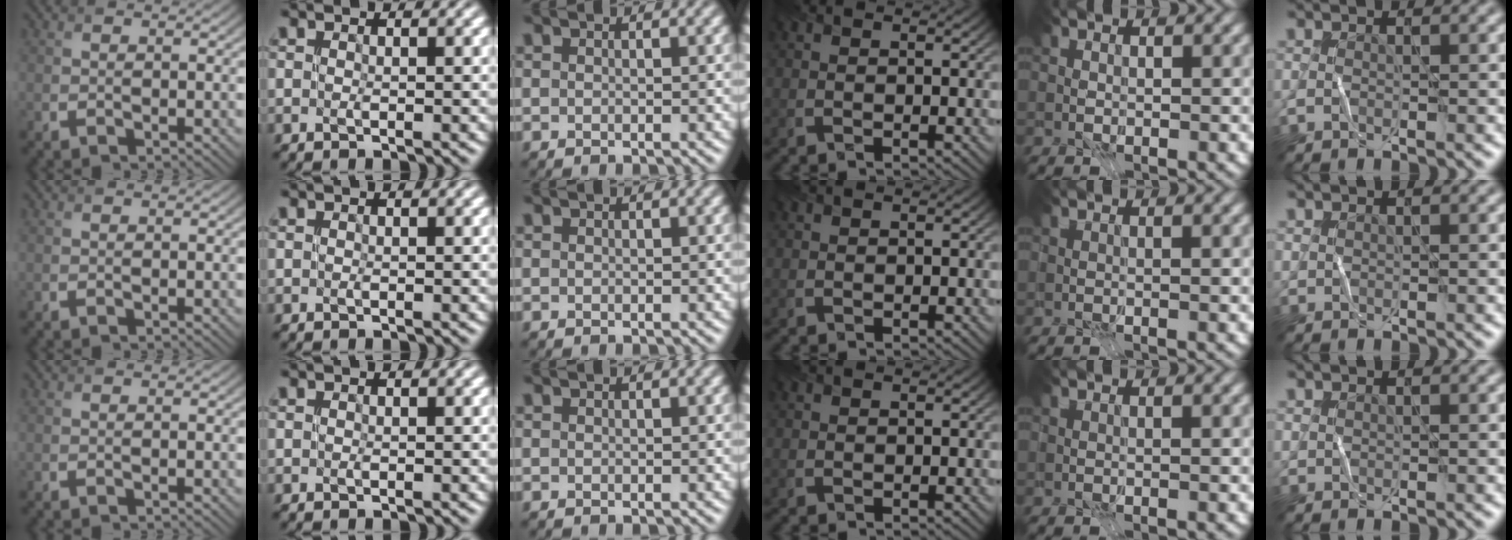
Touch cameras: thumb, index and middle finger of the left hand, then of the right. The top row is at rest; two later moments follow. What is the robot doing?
{"motion": "fold", "object": "receipt paper"}